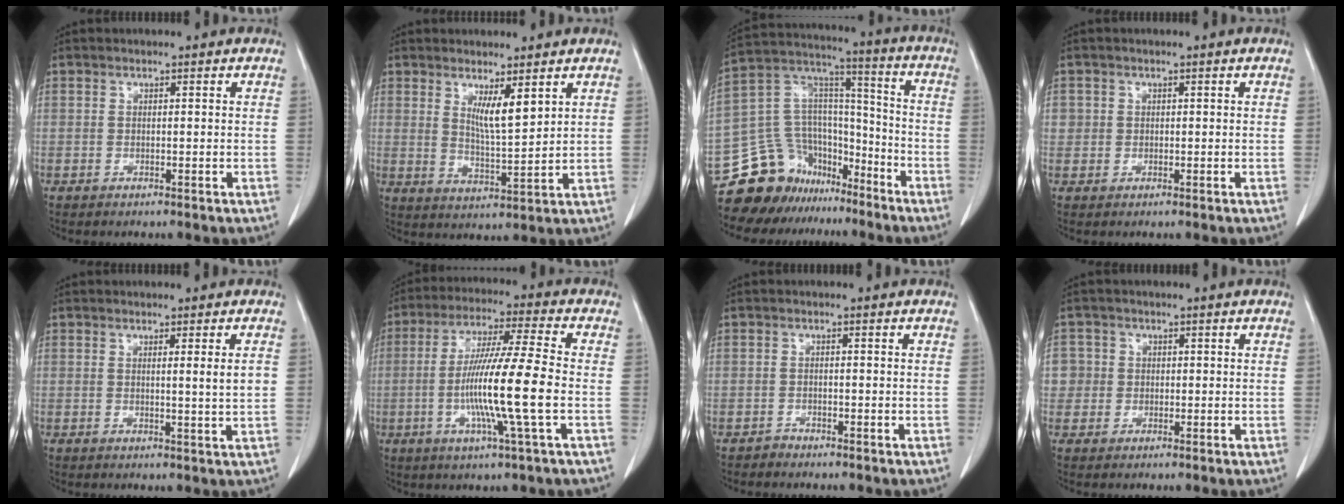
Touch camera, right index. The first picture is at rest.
{"total": 5.2, "force": [2.8, 0.5, 4.4], "torque": [-0.078, -0.018, 0.057]}
{"total": 16.4, "force": [-12.9, 9.3, 4.1], "torque": [-0.085, 0.082, -0.223]}
{"total": 1.6, "force": [0.2, 1.6, 0.2], "torque": [0.012, 0.007, 0.005]}
{"total": 2.7, "force": [0.6, -0.4, 2.6], "torque": [-0.041, -0.005, 0.008]}
{"total": 13.3, "force": [-2.4, -1.0, 13.0], "torque": [-0.245, -0.008, -0.050]}
{"total": 0.8, "force": [-0.8, 0.2, -0.1], "torque": [0.002, -0.001, -0.016]}
{"total": 3.2, "force": [0.1, 3.2, -0.1], "torque": [0.017, 0.013, 0.002]}